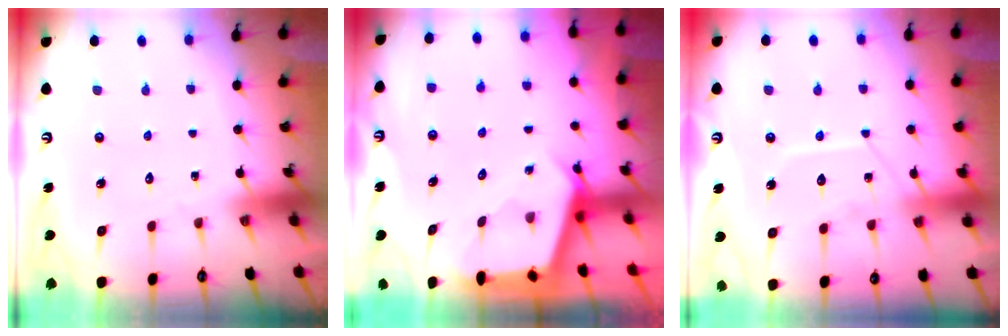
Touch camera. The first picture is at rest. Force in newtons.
{"total": 2.9, "press": 2.9, "slide": 0.3}
{"total": 10.2, "press": 10.2, "slide": 0.9}